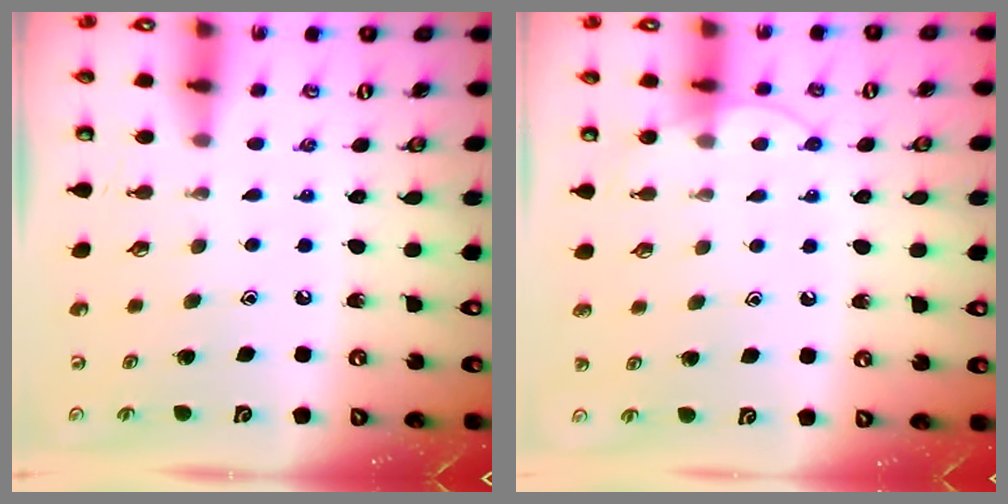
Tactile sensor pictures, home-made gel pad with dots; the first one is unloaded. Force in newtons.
{"total": 6.2, "press": 6.2, "slide": 0.6}